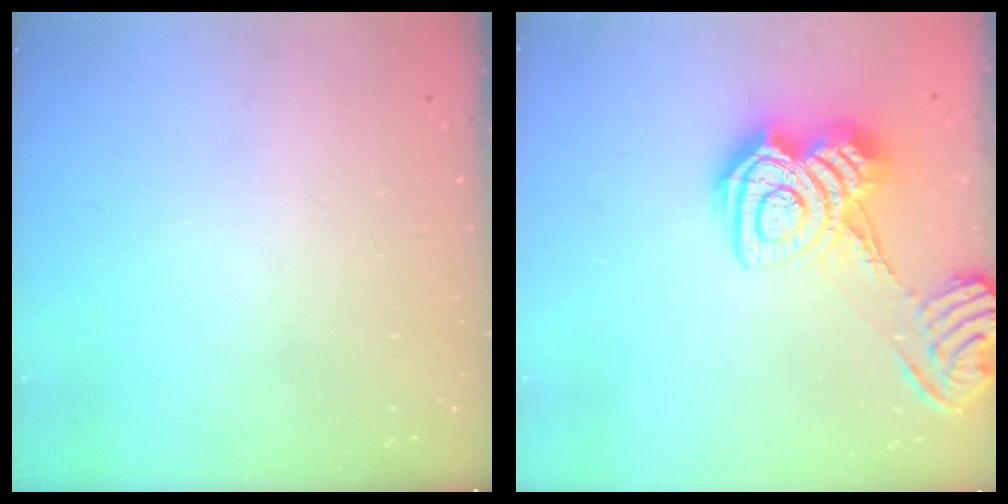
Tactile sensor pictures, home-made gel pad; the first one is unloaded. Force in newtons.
{"total": 12.8, "press": 12.8, "slide": 0.8}